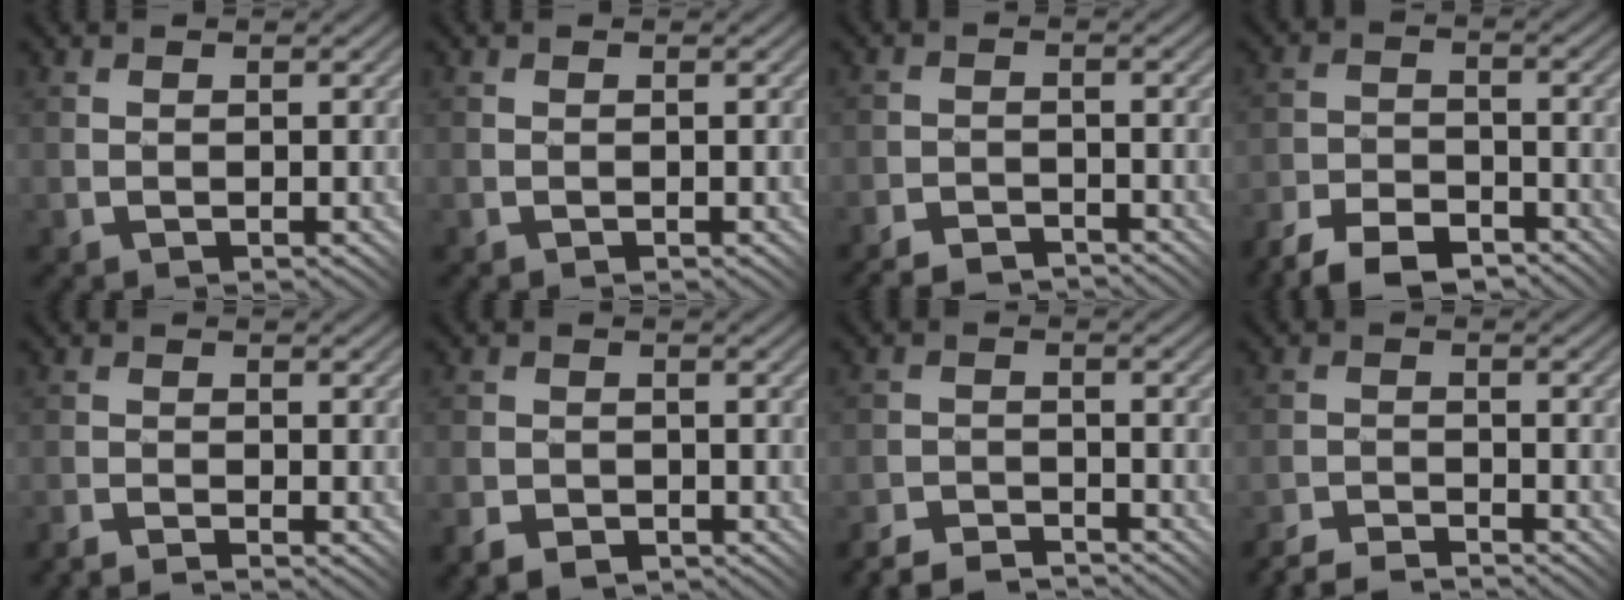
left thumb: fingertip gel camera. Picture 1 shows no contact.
{"total": 0.0}
{"total": 3.8, "force": [-3.7, 0.3, 0.6], "torque": [-0.007, 0.003, -0.075]}
{"total": 7.7, "force": [-6.7, 2.4, 3.0], "torque": [-0.055, -0.001, -0.132]}
{"total": 2.6, "force": [-2.5, -0.3, 0.7], "torque": [-0.014, 0.002, -0.050]}
{"total": 2.8, "force": [-2.1, 1.6, 1.0], "torque": [-0.021, -0.002, -0.046]}
{"total": 4.5, "force": [-4.4, 0.3, 0.6], "torque": [-0.006, 0.001, -0.092]}
{"total": 3.9, "force": [-3.9, 0.0, 0.7], "torque": [-0.009, 0.002, -0.081]}